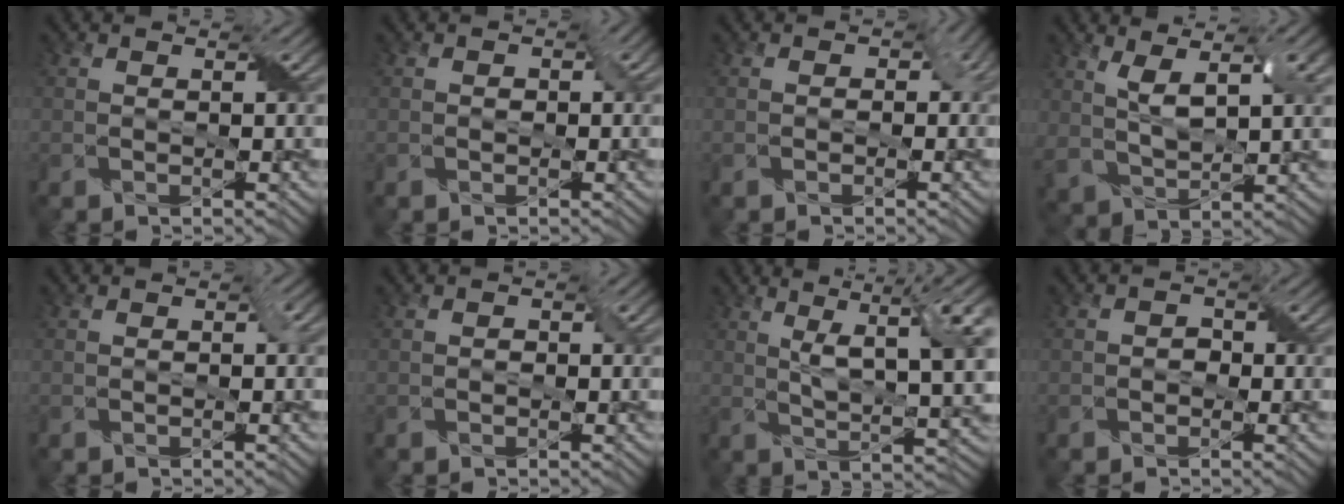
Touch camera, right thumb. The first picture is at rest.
{"total": 1.3, "force": [-0.2, 1.1, 0.6], "torque": [-0.012, -0.002, -0.004]}
{"total": 2.3, "force": [-0.3, 2.0, 1.2], "torque": [-0.012, -0.001, -0.004]}
{"total": 7.8, "force": [2.9, 3.4, 6.3], "torque": [-0.133, -0.001, 0.059]}
{"total": 1.0, "force": [-0.2, 0.6, 0.7], "torque": [-0.008, 0.000, -0.004]}
{"total": 1.0, "force": [-0.4, 0.8, 0.5], "torque": [-0.006, -0.002, -0.008]}
{"total": 11.5, "force": [3.3, 4.0, 10.3], "torque": [-0.170, 0.008, 0.050]}
{"total": 1.4, "force": [-0.8, 1.1, 0.3], "torque": [-0.008, -0.002, -0.015]}